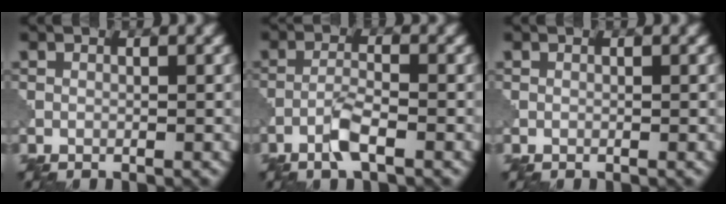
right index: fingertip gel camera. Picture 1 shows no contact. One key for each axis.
{"total": 2.7, "fx": -1.6, "fy": 0.4, "fz": 2.1, "tx": -0.045, "ty": 0.005, "tz": -0.037}
{"total": 0.0}